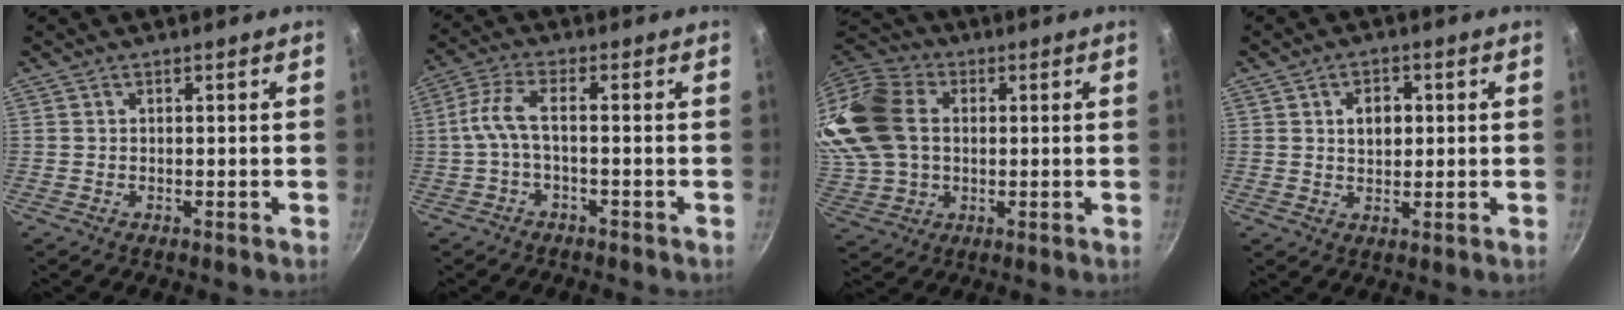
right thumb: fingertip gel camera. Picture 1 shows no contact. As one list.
[{"total": 5.2, "force": [-1.6, 1.6, 4.6], "torque": [-0.118, 0.022, -0.038]}, {"total": 18.8, "force": [2.4, 14.4, 11.9], "torque": [-0.235, 0.018, 0.046]}, {"total": 5.0, "force": [1.0, 3.4, 3.4], "torque": [-0.036, 0.002, 0.017]}]